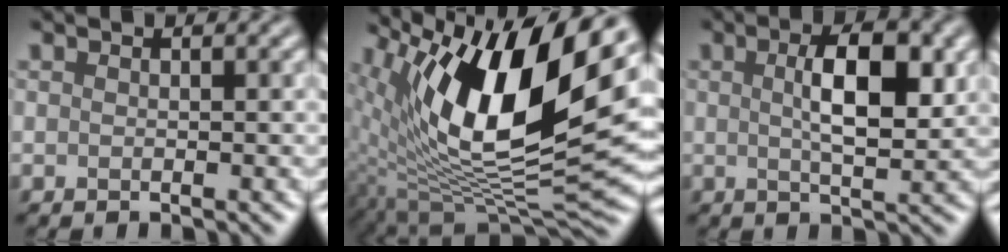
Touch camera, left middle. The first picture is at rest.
{"total": 15.1, "force": [5.6, 5.5, 12.9], "torque": [-0.212, -0.005, 0.096]}
{"total": 5.6, "force": [1.1, 1.8, 5.2], "torque": [-0.087, 0.005, 0.019]}